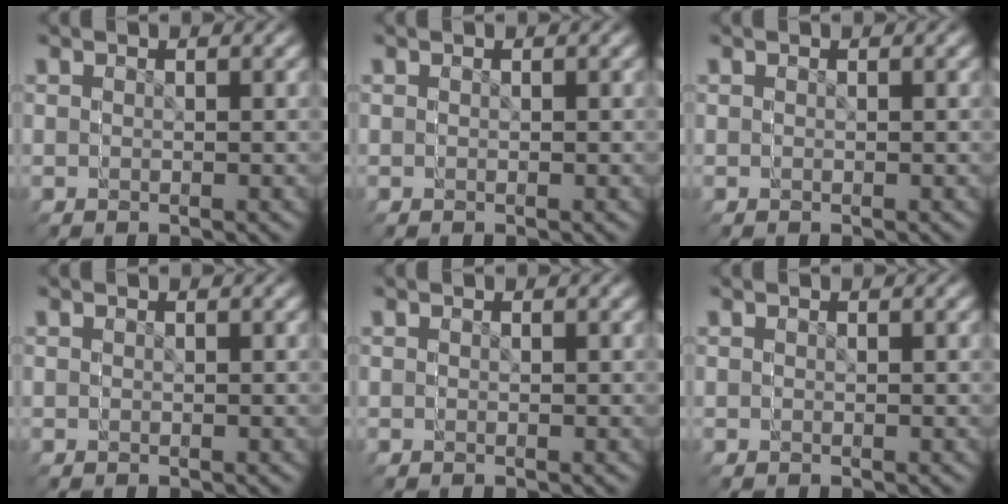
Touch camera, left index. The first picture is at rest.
{"total": 0.0}
{"total": 0.0}
{"total": 0.0}
{"total": 0.0}
{"total": 0.0}